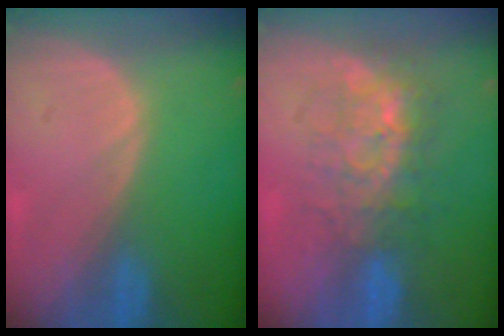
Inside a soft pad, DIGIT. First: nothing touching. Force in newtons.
{"total": 8.4, "press": 7.6, "slide": 3.5}